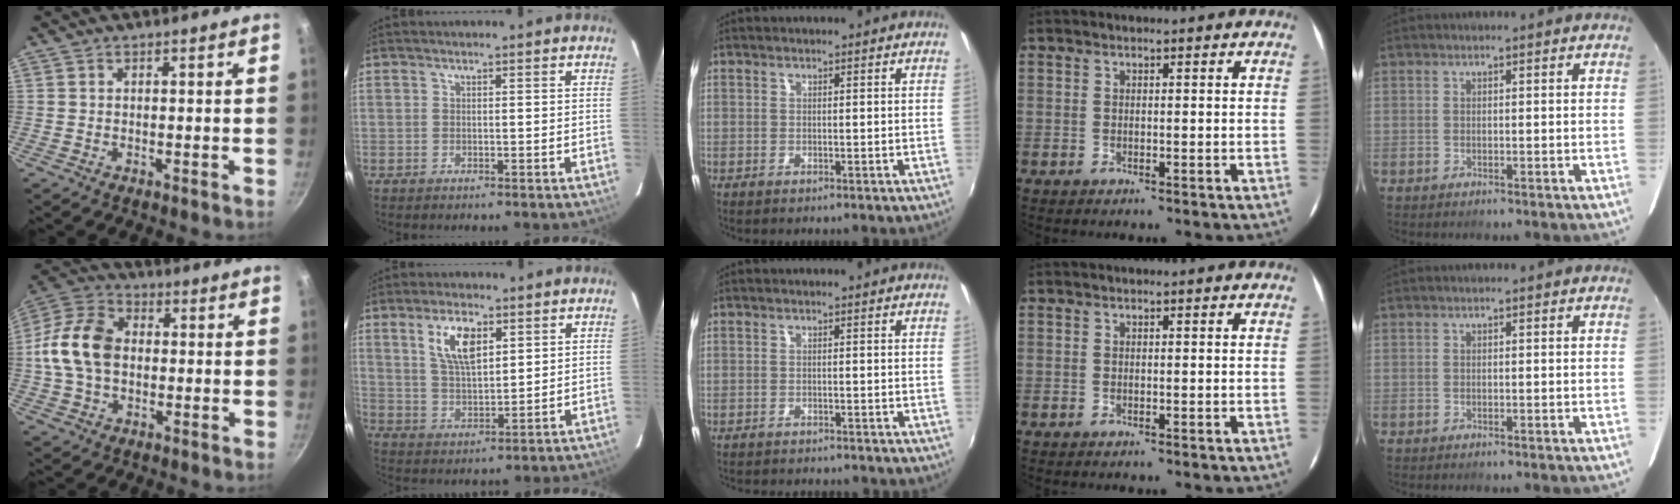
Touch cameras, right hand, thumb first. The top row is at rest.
{"thumb": {"total": 13.6, "force": [-0.1, 9.7, 9.5], "torque": [-0.164, 0.027, -0.018]}, "index": {"total": 8.6, "force": [3.9, 3.8, 6.7], "torque": [-0.125, 0.006, 0.080]}, "middle": {"total": 4.3, "force": [-4.0, 0.6, 1.3], "torque": [-0.036, -0.012, -0.060]}}